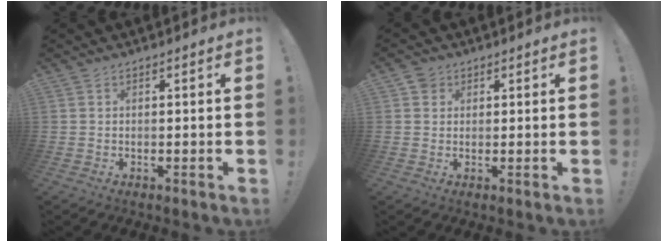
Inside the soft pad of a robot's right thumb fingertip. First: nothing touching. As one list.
[{"total": 2.9, "force": [1.5, 2.4, 0.6], "torque": [-0.014, 0.002, 0.028]}]